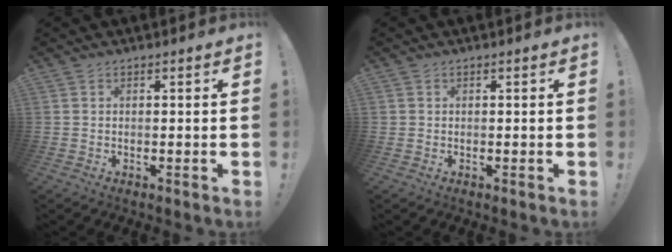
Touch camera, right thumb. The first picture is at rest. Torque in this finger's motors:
{"motor_torque": [-0.19, -0.10, -0.13, 0.15, 0.00]}